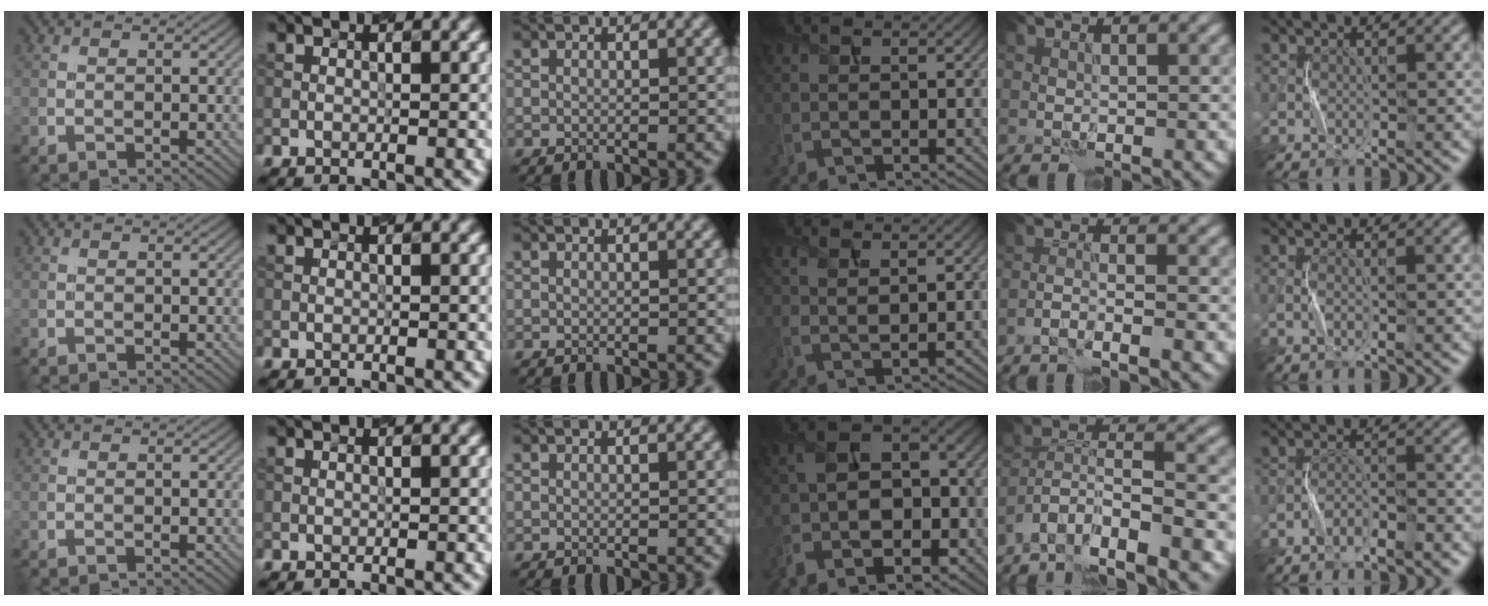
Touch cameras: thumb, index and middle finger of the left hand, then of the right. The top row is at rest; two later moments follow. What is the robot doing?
{"motion": "squeeze", "object": "sponge"}